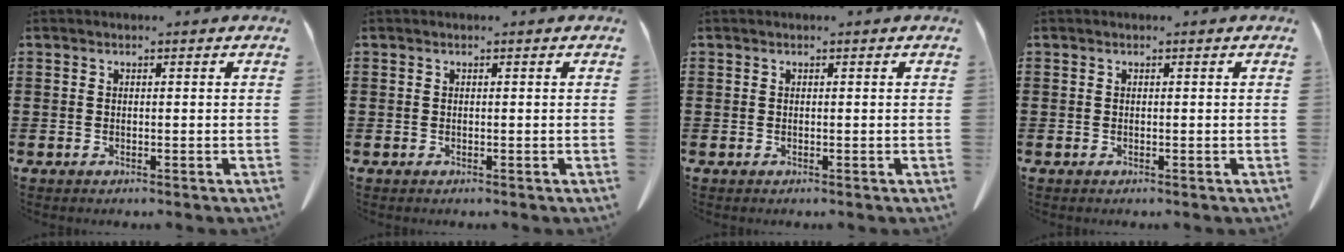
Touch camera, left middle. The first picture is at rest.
{"total": 0.0}
{"total": 0.0}
{"total": 0.0}